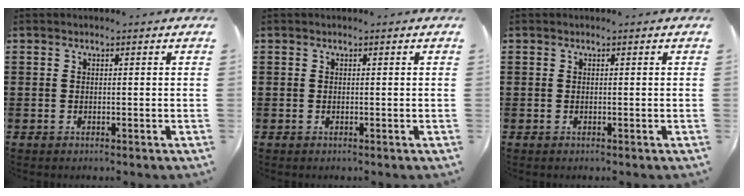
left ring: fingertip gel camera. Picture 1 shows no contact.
{"total": 0.0}
{"total": 0.0}